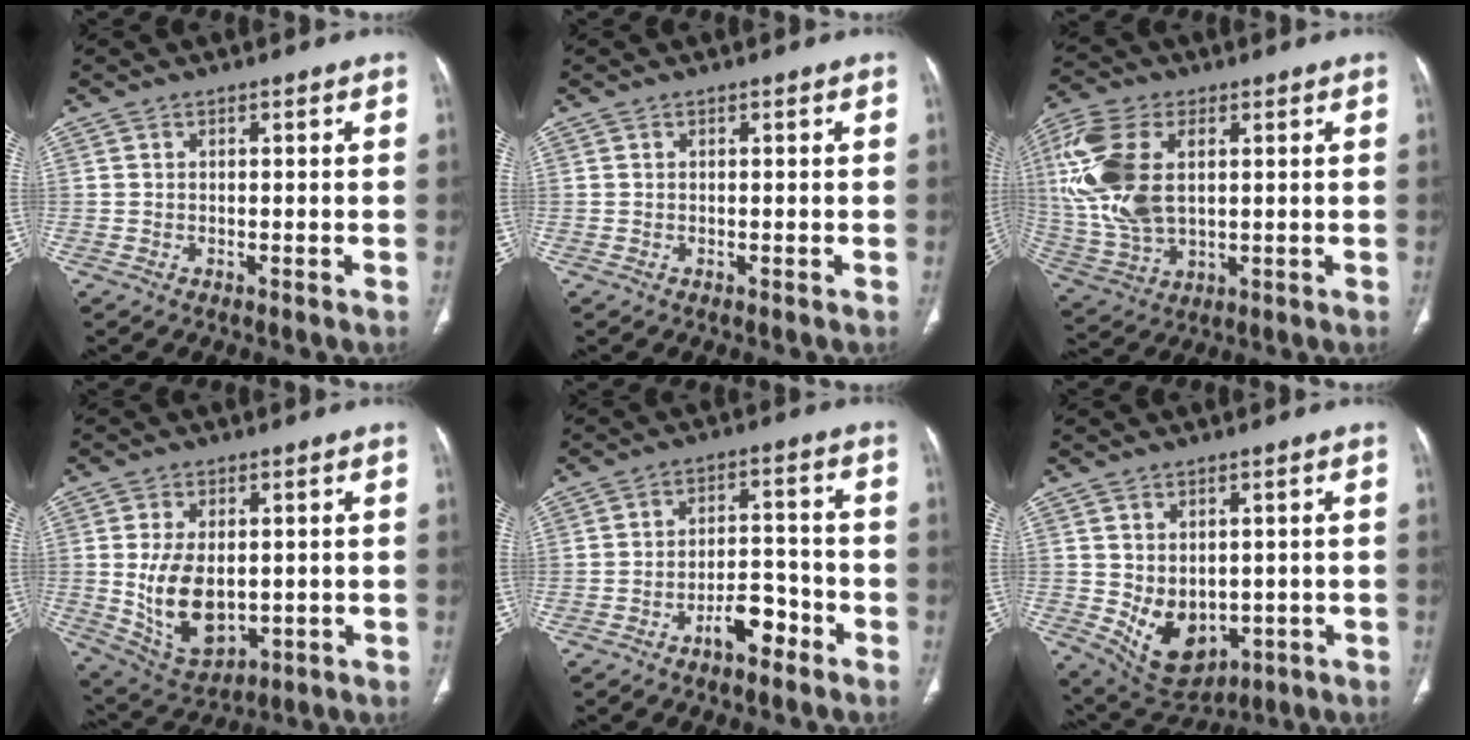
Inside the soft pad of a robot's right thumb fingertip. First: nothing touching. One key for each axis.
{"total": 0.0}
{"total": 17.4, "fx": 3.3, "fy": 10.0, "fz": 13.8, "tx": -0.315, "ty": -0.003, "tz": 0.068}
{"total": 12.0, "fx": -0.1, "fy": 7.4, "fz": 9.5, "tx": -0.156, "ty": -0.011, "tz": 0.024}
{"total": 6.6, "fx": -4.0, "fy": 3.2, "fz": 4.2, "tx": -0.052, "ty": 0.038, "tz": -0.064}
{"total": 10.0, "fx": -1.0, "fy": 7.2, "fz": 6.9, "tx": -0.089, "ty": -0.010, "tz": 0.016}